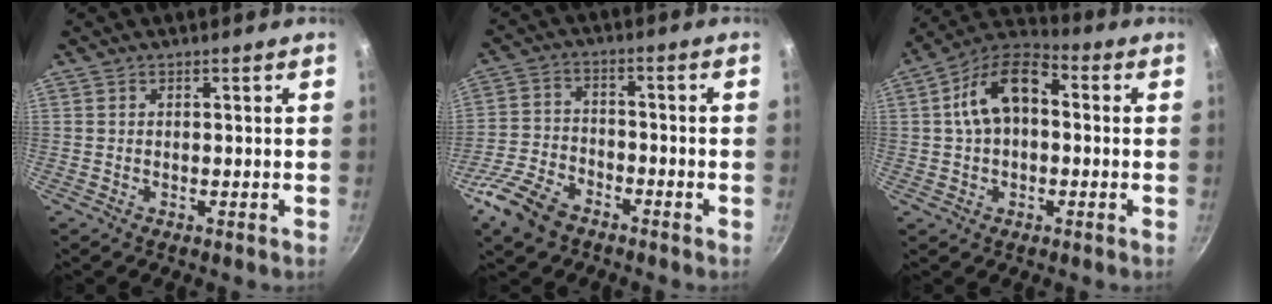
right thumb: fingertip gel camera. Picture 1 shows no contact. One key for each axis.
{"total": 9.7, "fx": -6.2, "fy": 5.5, "fz": 5.2, "tx": -0.099, "ty": 0.032, "tz": -0.127}
{"total": 12.9, "fx": 1.4, "fy": 8.2, "fz": 9.8, "tx": -0.152, "ty": 0.037, "tz": 0.007}